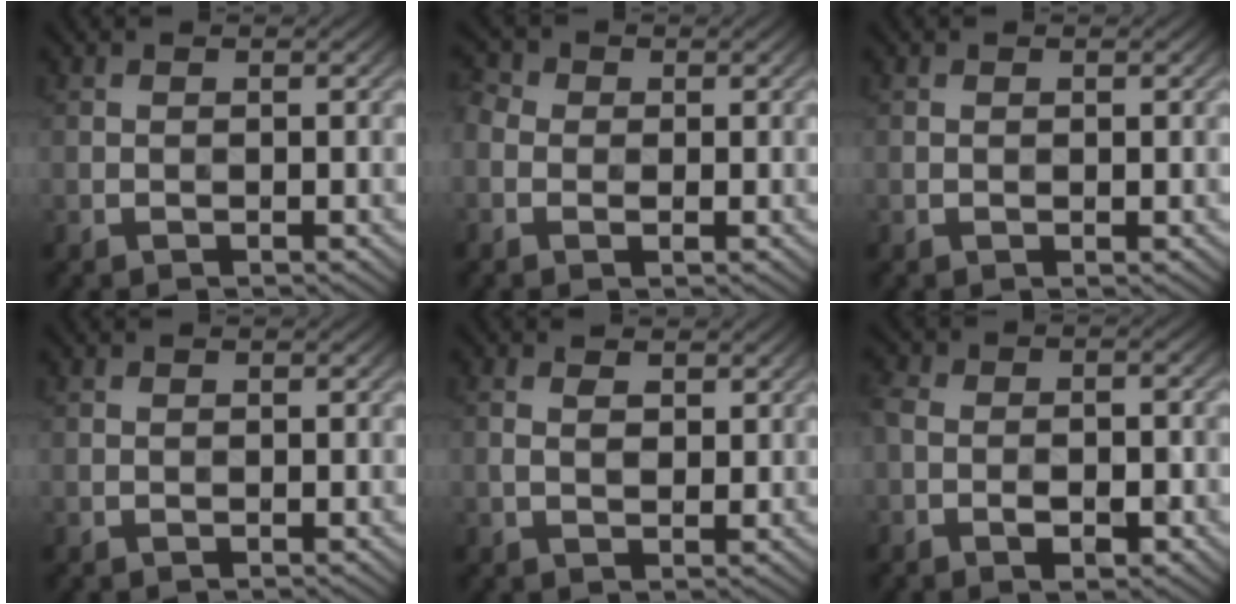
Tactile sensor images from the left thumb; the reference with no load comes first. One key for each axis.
{"total": 3.4, "fx": -0.4, "fy": 2.7, "fz": 1.9, "tx": -0.049, "ty": 0.000, "tz": -0.011}
{"total": 0.0}
{"total": 0.0}
{"total": 2.7, "fx": 0.9, "fy": 1.5, "fz": 2.0, "tx": -0.042, "ty": -0.002, "tz": 0.017}
{"total": 6.8, "fx": -2.3, "fy": 3.9, "fz": 5.1, "tx": -0.083, "ty": -0.004, "tz": -0.037}